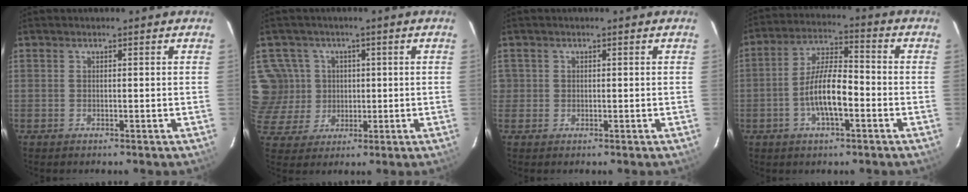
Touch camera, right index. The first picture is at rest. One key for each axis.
{"total": 7.2, "fx": 1.3, "fy": 6.9, "fz": 1.4, "tx": -0.042, "ty": 0.014, "tz": 0.031}
{"total": 1.2, "fx": -0.1, "fy": 1.2, "fz": -0.1, "tx": 0.007, "ty": 0.006, "tz": 0.000}
{"total": 9.3, "fx": -3.0, "fy": 2.9, "fz": 8.3, "tx": -0.165, "ty": 0.007, "tz": -0.056}